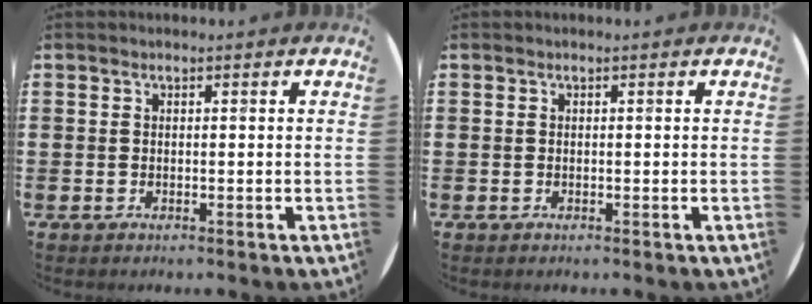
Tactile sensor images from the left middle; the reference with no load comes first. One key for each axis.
{"total": 0.0}